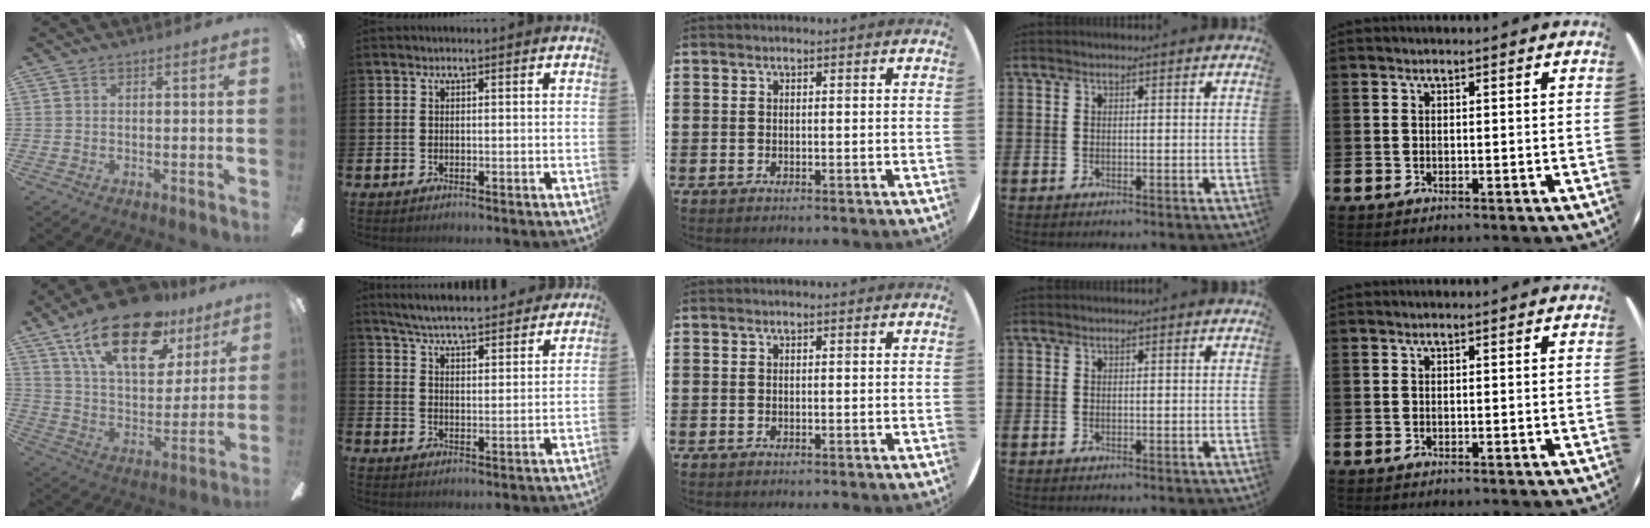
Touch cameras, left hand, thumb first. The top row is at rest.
{"thumb": {"total": 24.1, "force": [14.5, 11.0, 15.8], "torque": [-0.263, -0.070, 0.249]}, "index": {"total": 5.9, "force": [5.8, 0.4, 0.9], "torque": [-0.033, -0.046, 0.101]}}